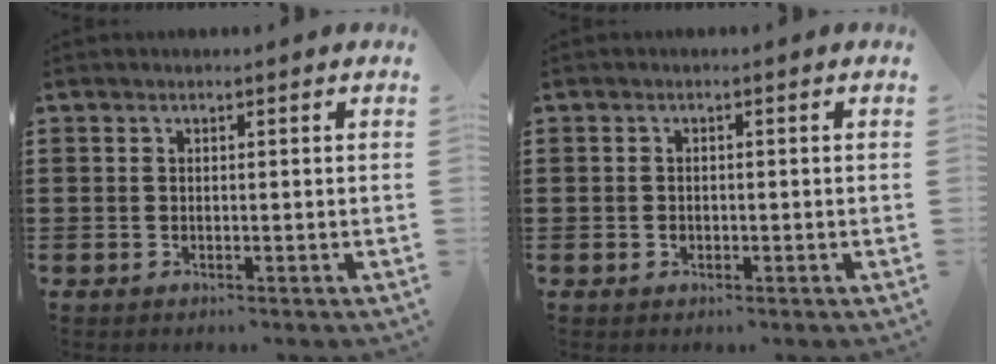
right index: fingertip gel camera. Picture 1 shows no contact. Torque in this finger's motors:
{"motor_torque": [1.18, 0.96, 0.27, 0.05]}